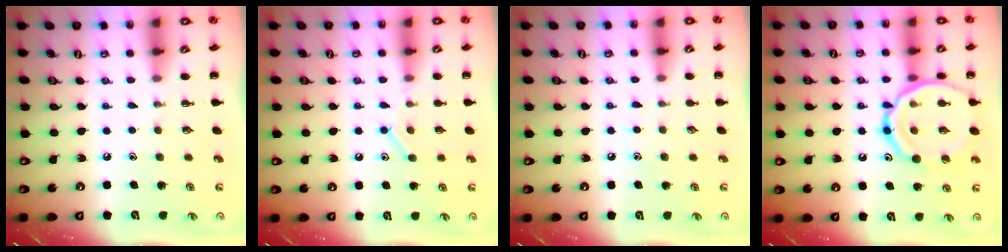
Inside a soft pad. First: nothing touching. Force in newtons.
{"total": 8.9, "press": 8.7, "slide": 1.7}
{"total": 5.1, "press": 4.8, "slide": 1.8}
{"total": 17.8, "press": 17.7, "slide": 1.9}